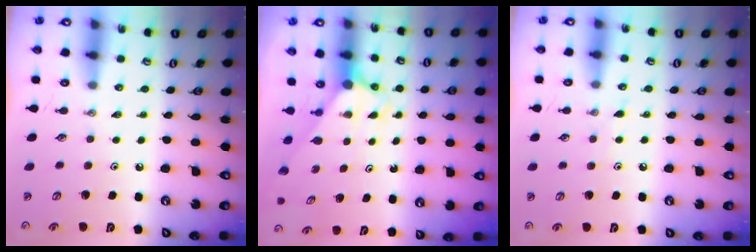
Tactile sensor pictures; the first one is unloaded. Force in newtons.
{"total": 2.6, "press": 2.5, "slide": 0.3}
{"total": 4.4, "press": 4.4, "slide": 0.4}